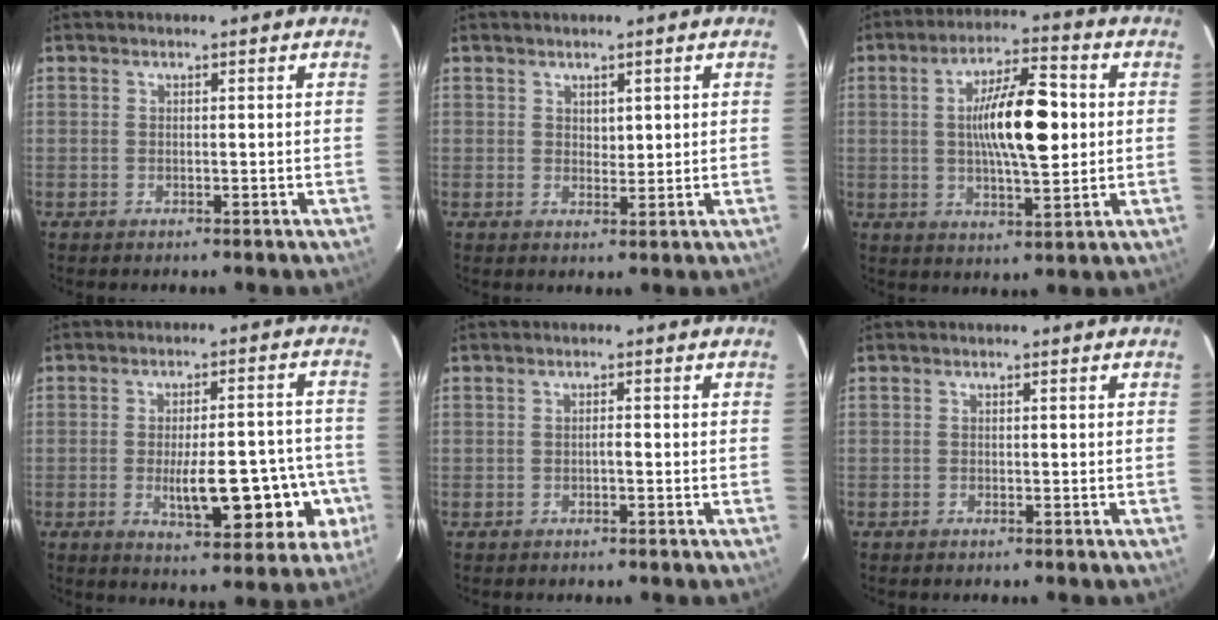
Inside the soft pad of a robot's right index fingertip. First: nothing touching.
{"total": 1.9, "force": [0.8, 1.0, 1.3], "torque": [-0.018, -0.002, 0.016]}
{"total": 12.5, "force": [1.1, 2.8, 12.1], "torque": [-0.211, 0.013, 0.017]}
{"total": 13.9, "force": [-3.9, 4.5, 12.6], "torque": [-0.152, 0.022, -0.041]}
{"total": 0.7, "force": [-0.3, 0.1, 0.7], "torque": [-0.012, 0.002, -0.005]}
{"total": 0.0}